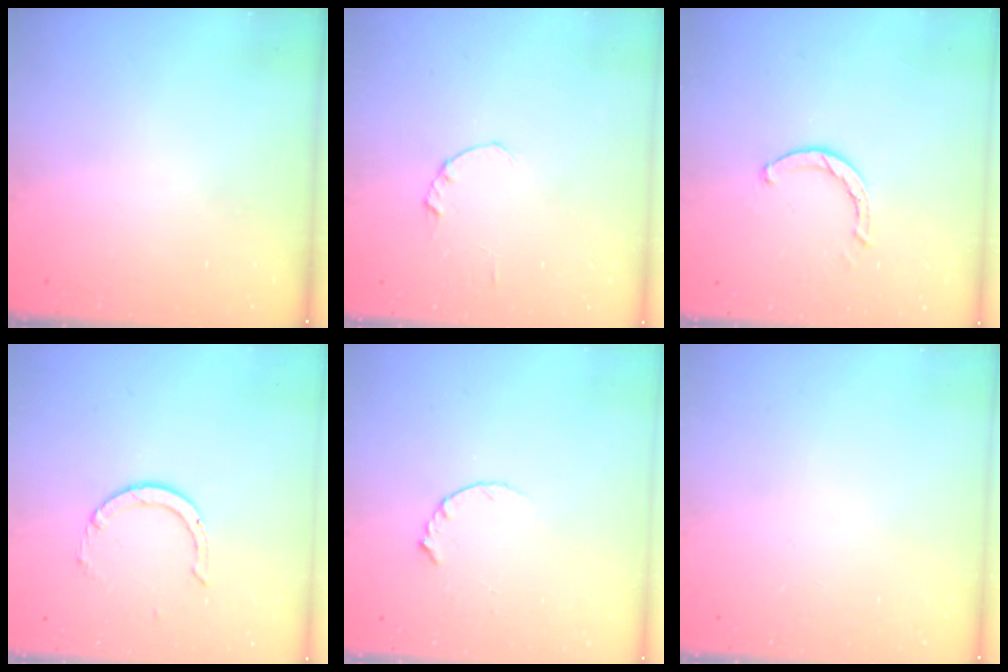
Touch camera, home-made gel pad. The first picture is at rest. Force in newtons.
{"total": 0.0}
{"total": 1.6, "press": 1.6, "slide": 0.2}
{"total": 1.7, "press": 1.7, "slide": 0.1}
{"total": 2.8, "press": 2.8, "slide": 0.4}
{"total": 0.0}